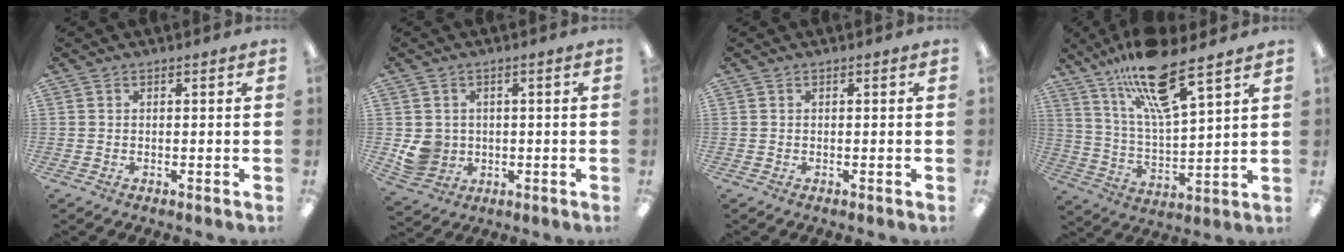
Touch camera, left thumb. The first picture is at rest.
{"total": 5.4, "force": [0.2, 5.2, 1.4], "torque": [-0.026, 0.005, 0.009]}
{"total": 0.0}
{"total": 16.6, "force": [11.8, 3.7, 11.1], "torque": [-0.202, -0.055, 0.195]}